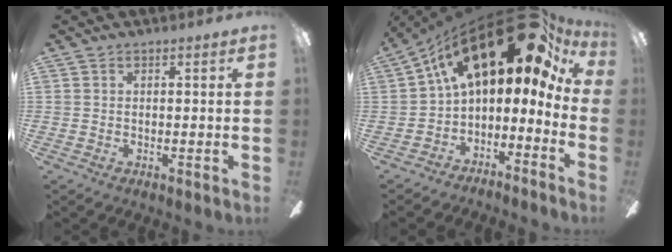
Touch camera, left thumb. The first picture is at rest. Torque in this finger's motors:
{"motor_torque": [1.15, 3.86, 1.59, -1.18, 0.21]}